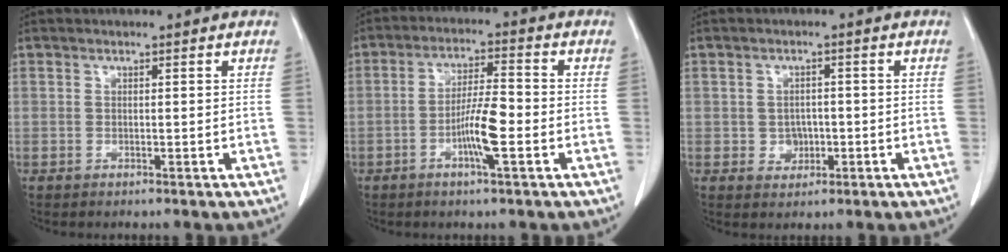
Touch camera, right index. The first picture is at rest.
{"total": 6.9, "force": [-2.3, 0.6, 6.5], "torque": [-0.125, 0.002, -0.042]}
{"total": 2.8, "force": [-0.6, 2.4, 1.4], "torque": [-0.015, 0.005, -0.002]}